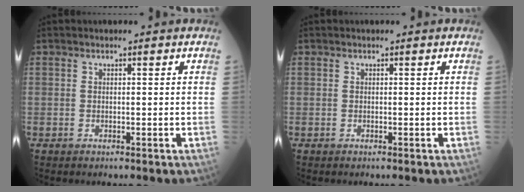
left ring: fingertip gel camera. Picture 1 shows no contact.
{"total": 0.0}